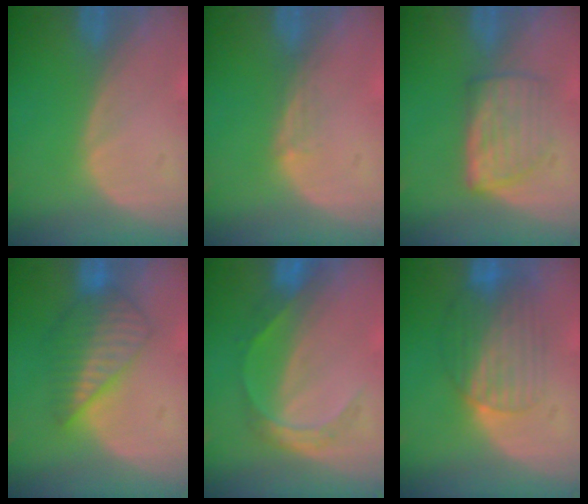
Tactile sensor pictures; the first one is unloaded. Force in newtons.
{"total": 1.5, "press": 1.0, "slide": 1.0}
{"total": 5.9, "press": 5.4, "slide": 2.4}
{"total": 6.3, "press": 6.3, "slide": 0.2}
{"total": 4.8, "press": 4.7, "slide": 1.0}
{"total": 6.9, "press": 6.8, "slide": 1.3}